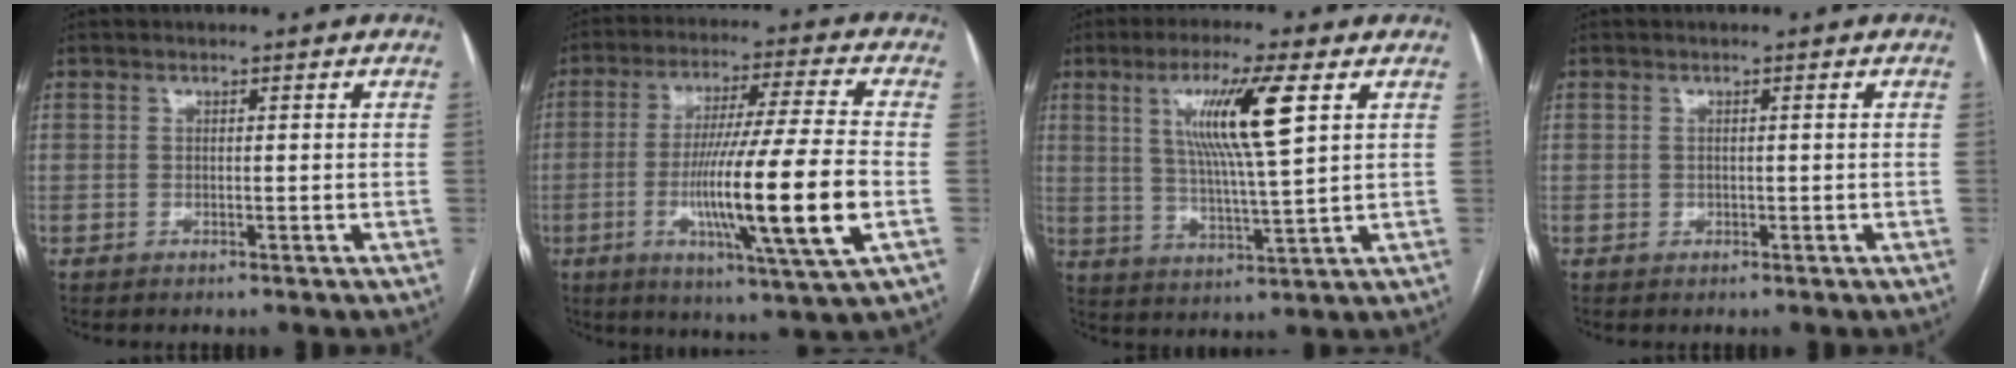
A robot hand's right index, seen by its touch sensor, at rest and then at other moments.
{"total": 17.7, "force": [-4.1, -0.7, 17.2], "torque": [-0.310, -0.019, -0.073]}
{"total": 11.4, "force": [4.0, -0.1, 10.6], "torque": [-0.197, 0.001, 0.073]}
{"total": 0.5, "force": [0.0, 0.3, 0.4], "torque": [-0.009, 0.000, 0.002]}